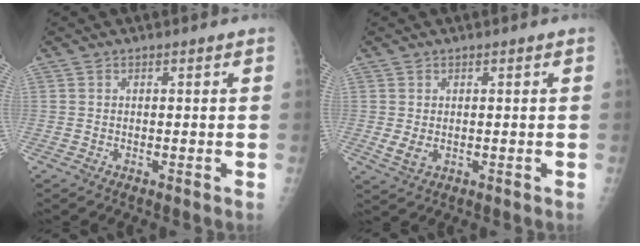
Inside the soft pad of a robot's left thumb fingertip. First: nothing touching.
{"total": 2.9, "force": [-0.3, 1.9, 2.2], "torque": [-0.046, -0.002, 0.000]}